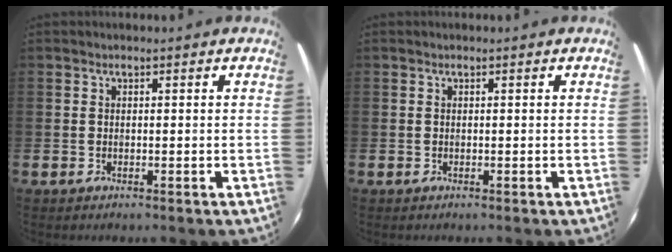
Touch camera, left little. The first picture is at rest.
{"total": 0.0}